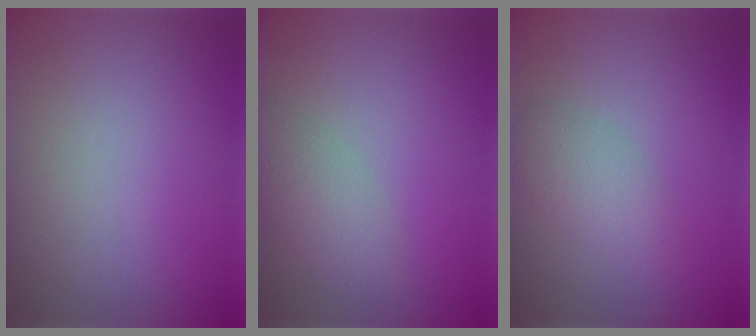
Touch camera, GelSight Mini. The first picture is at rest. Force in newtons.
{"total": 2.8, "press": 2.8, "slide": 0.1}
{"total": 2.6, "press": 2.6, "slide": 0.1}